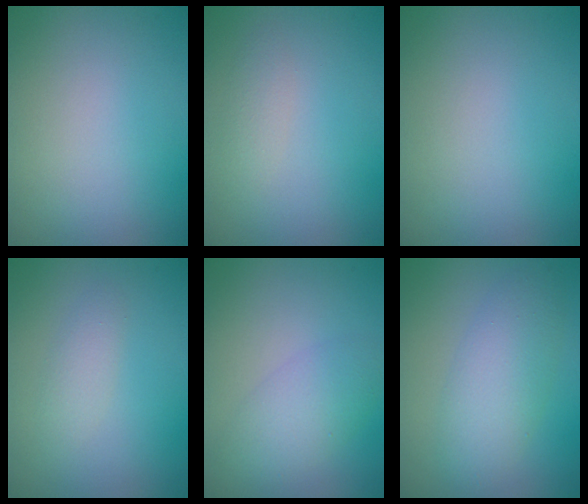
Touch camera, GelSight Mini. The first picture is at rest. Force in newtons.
{"total": 1.1, "press": 1.1, "slide": 0.0}
{"total": 0.0}
{"total": 1.4, "press": 1.4, "slide": 0.1}
{"total": 3.3, "press": 3.3, "slide": 0.1}
{"total": 4.5, "press": 4.5, "slide": 0.1}